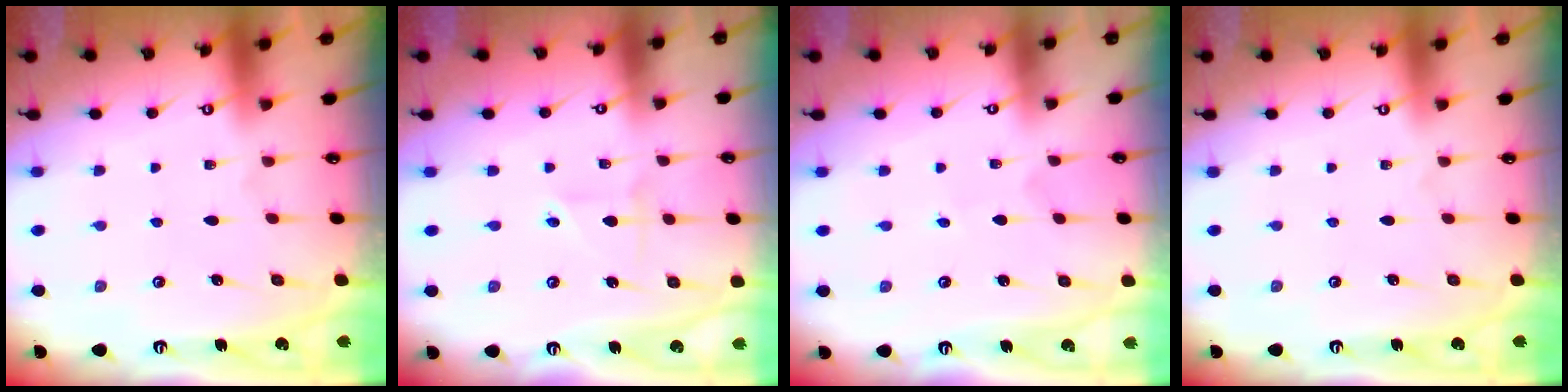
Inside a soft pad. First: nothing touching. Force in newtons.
{"total": 2.2, "press": 2.1, "slide": 0.6}
{"total": 0.7, "press": 0.7, "slide": 0.0}
{"total": 0.0}